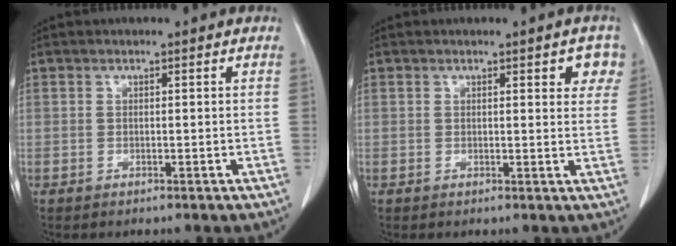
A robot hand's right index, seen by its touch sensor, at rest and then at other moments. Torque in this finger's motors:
{"motor_torque": [0.11, 0.15, 0.06, 0.00]}